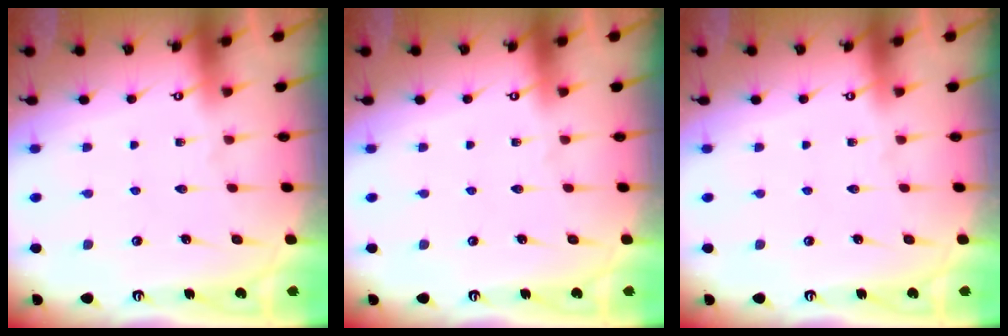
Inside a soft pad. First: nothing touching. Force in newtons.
{"total": 0.0}
{"total": 0.0}